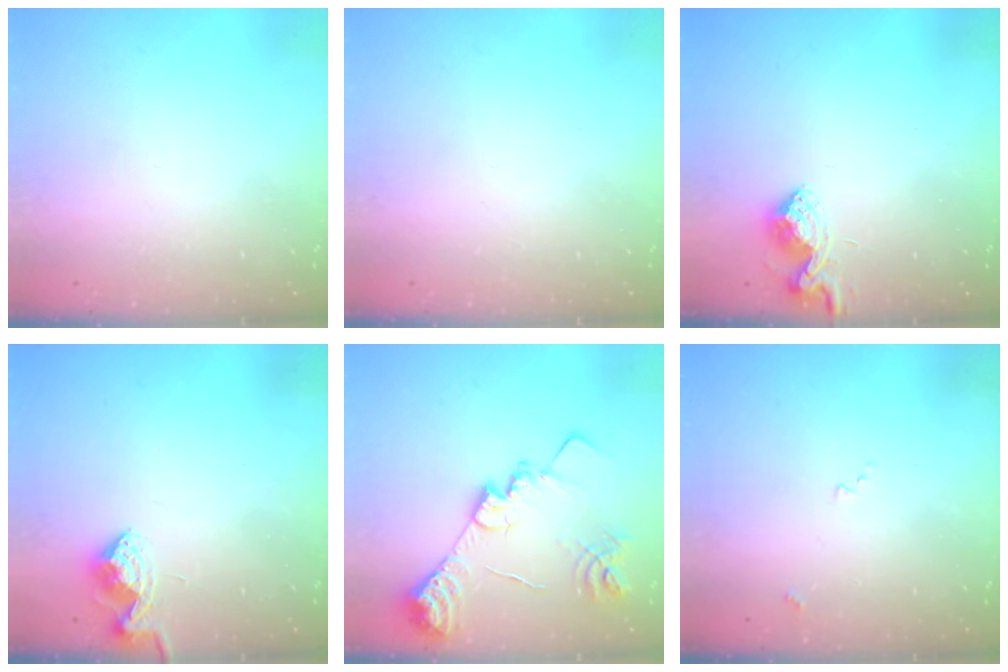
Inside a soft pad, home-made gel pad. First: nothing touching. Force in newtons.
{"total": 0.0}
{"total": 9.1, "press": 9.1, "slide": 0.4}
{"total": 7.6, "press": 7.6, "slide": 0.4}
{"total": 18.5, "press": 18.4, "slide": 1.4}
{"total": 7.5, "press": 7.5, "slide": 0.9}